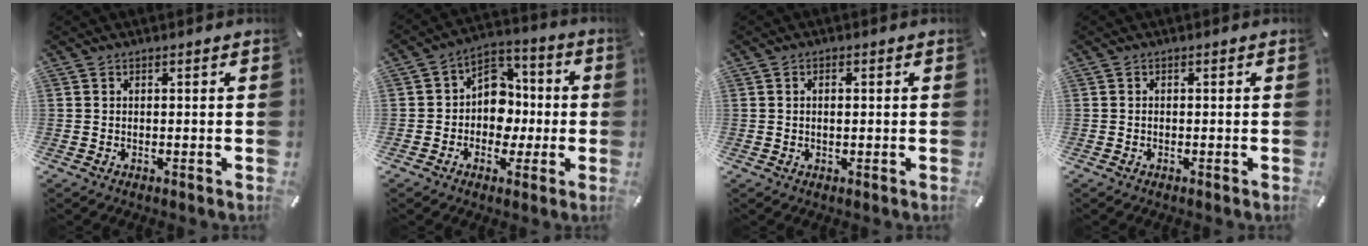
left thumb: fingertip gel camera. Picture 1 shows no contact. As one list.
[{"total": 10.6, "force": [-1.8, 9.3, 4.7], "torque": [-0.067, 0.023, -0.025]}, {"total": 1.3, "force": [0.0, 0.6, 1.1], "torque": [-0.022, 0.003, -0.002]}, {"total": 0.6, "force": [-0.4, 0.3, 0.3], "torque": [-0.007, 0.000, -0.007]}]